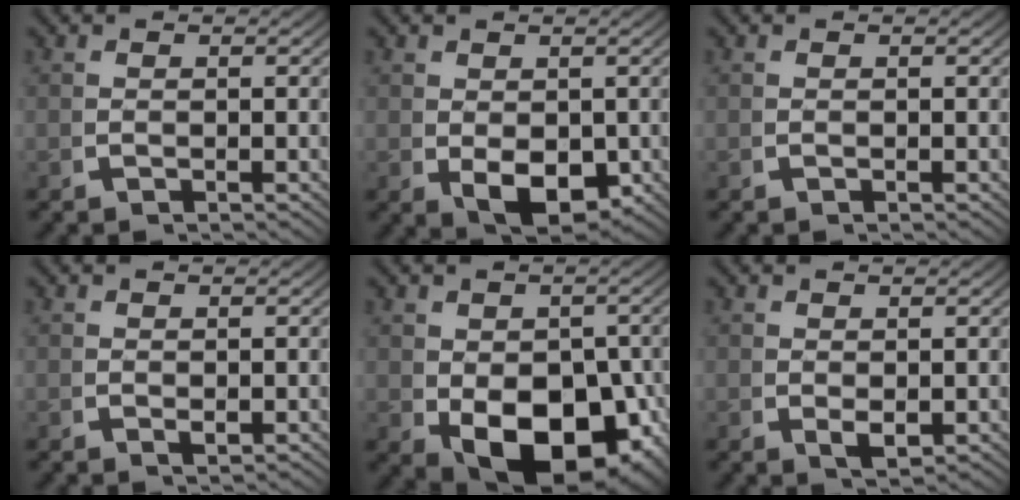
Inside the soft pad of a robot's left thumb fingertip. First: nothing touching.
{"total": 5.0, "force": [-0.4, 3.3, 3.7], "torque": [-0.077, -0.034, 0.015]}
{"total": 0.0}
{"total": 0.7, "force": [0.4, 0.3, 0.5], "torque": [-0.010, -0.003, 0.012]}
{"total": 12.3, "force": [-2.5, 8.1, 8.9], "torque": [-0.158, -0.076, 0.004]}
{"total": 1.4, "force": [0.6, 0.7, 1.0], "torque": [-0.021, -0.009, 0.019]}